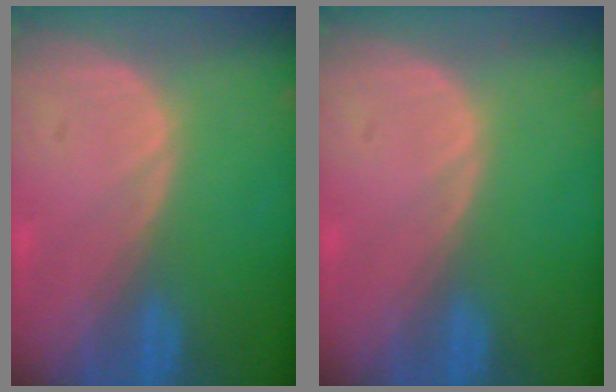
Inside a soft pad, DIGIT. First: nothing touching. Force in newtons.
{"total": 0.0}